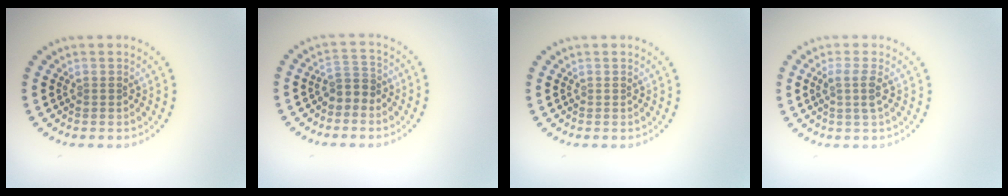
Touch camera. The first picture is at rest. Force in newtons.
{"total": 2.0, "press": 1.8, "slide": 1.0}
{"total": 0.0}
{"total": 1.8, "press": 1.4, "slide": 1.1}